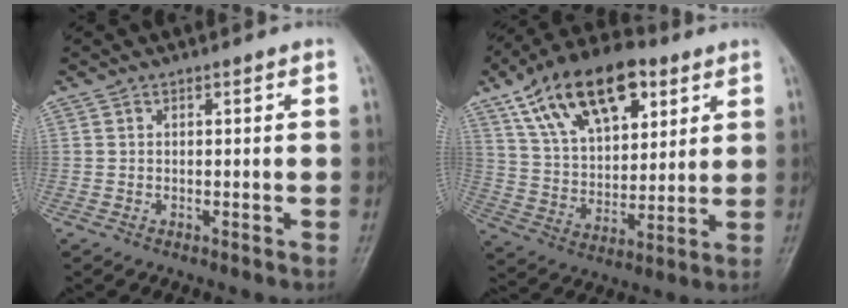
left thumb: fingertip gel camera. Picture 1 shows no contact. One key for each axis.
{"total": 20.5, "fx": 10.4, "fy": 11.1, "fz": 13.8, "tx": -0.204, "ty": -0.021, "tz": 0.182}